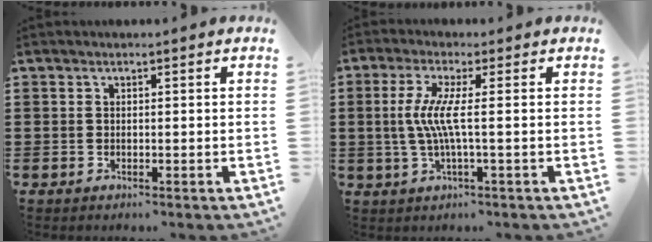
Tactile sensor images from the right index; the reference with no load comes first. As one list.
[{"total": 5.9, "force": [-0.2, 0.0, 5.9], "torque": [-0.138, -0.019, -0.016]}]